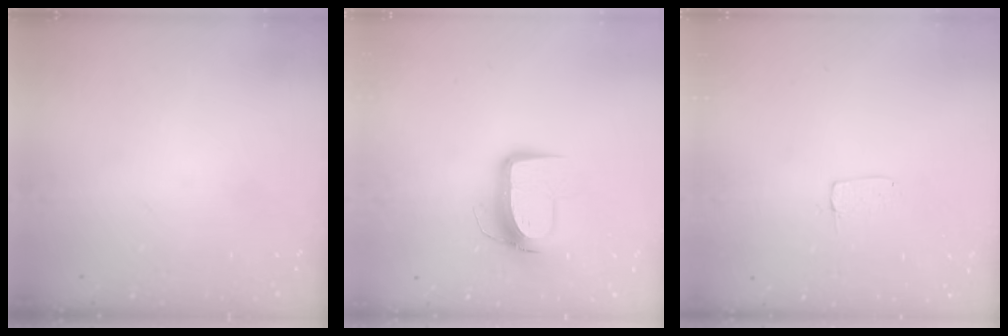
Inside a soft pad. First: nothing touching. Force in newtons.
{"total": 10.3, "press": 10.3, "slide": 0.8}
{"total": 3.2, "press": 3.2, "slide": 0.1}